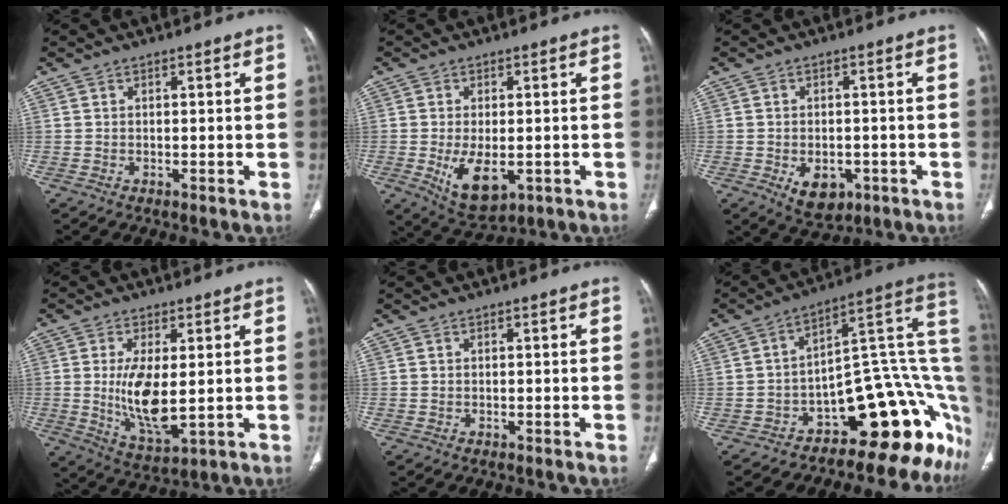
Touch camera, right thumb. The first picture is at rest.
{"total": 8.7, "force": [-2.1, 4.6, 7.1], "torque": [-0.115, -0.015, -0.017]}
{"total": 6.5, "force": [-2.2, 4.3, 4.3], "torque": [-0.054, 0.007, -0.018]}
{"total": 10.5, "force": [0.2, 4.3, 9.6], "torque": [-0.181, -0.024, 0.017]}
{"total": 0.0}
{"total": 23.3, "force": [-9.1, 11.0, 18.5], "torque": [-0.100, 0.122, -0.119]}